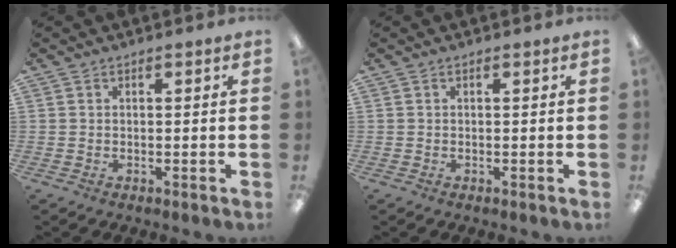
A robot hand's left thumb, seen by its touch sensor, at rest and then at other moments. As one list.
[{"total": 0.0}]